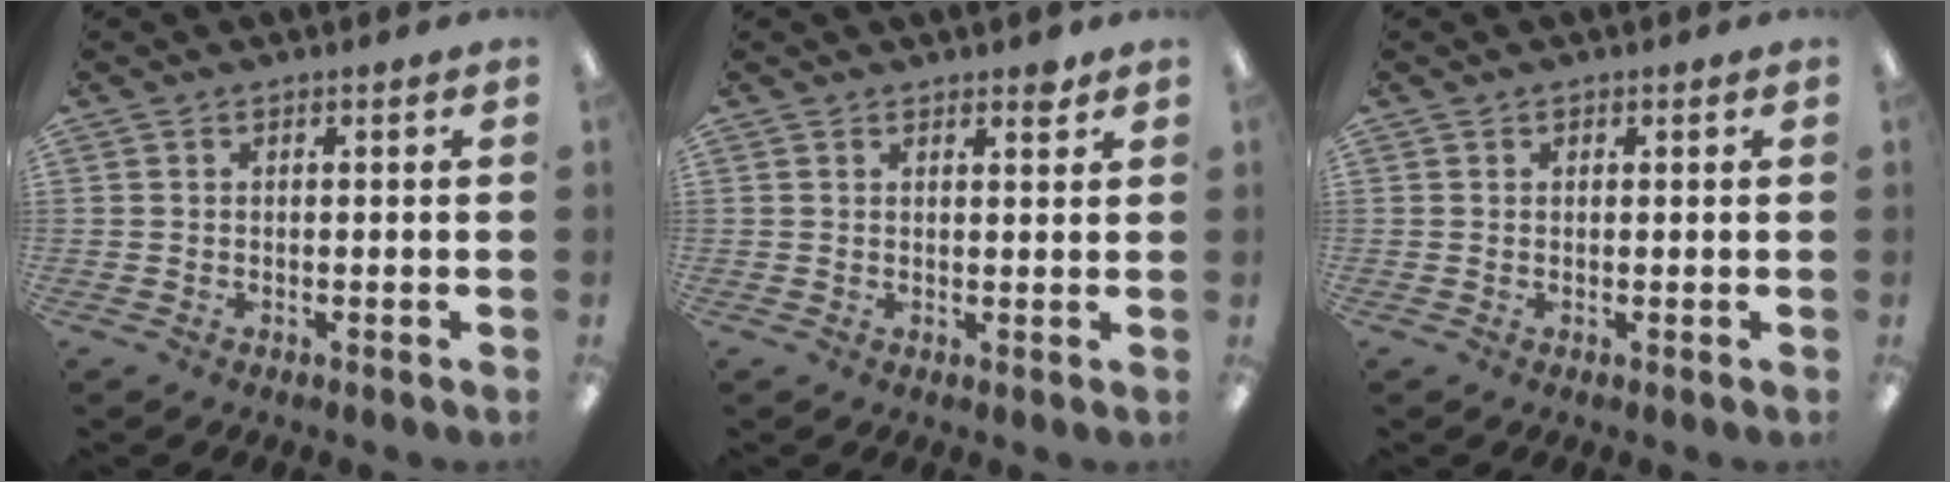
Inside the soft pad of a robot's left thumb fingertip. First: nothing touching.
{"total": 2.5, "force": [2.2, 0.7, 1.0], "torque": [0.003, -0.014, 0.033]}
{"total": 0.7, "force": [0.5, 0.4, 0.2], "torque": [0.003, -0.001, 0.008]}